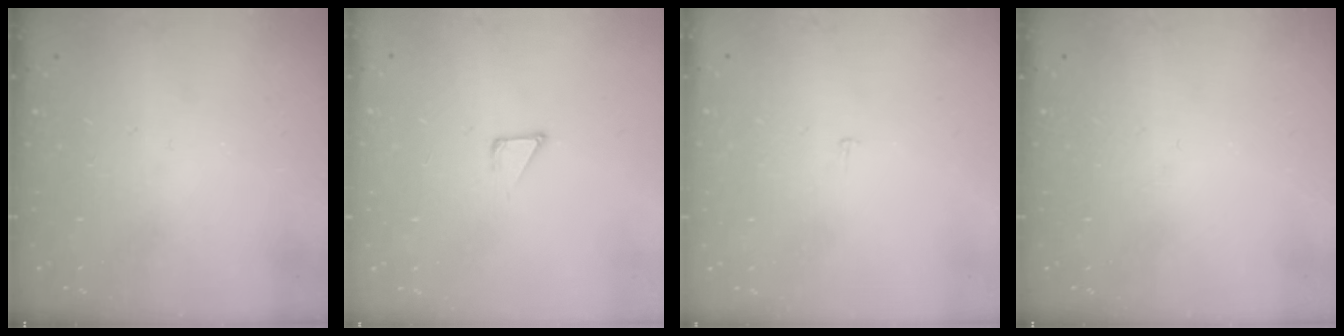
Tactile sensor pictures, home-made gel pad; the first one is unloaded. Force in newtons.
{"total": 2.7, "press": 2.7, "slide": 0.3}
{"total": 2.2, "press": 2.2, "slide": 0.1}
{"total": 0.0}